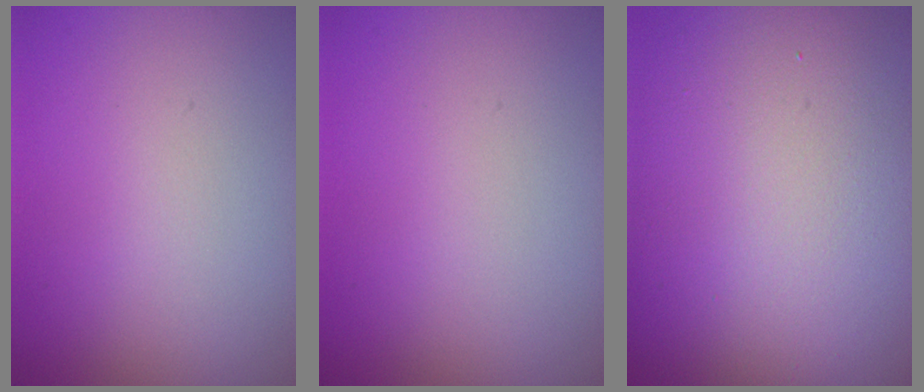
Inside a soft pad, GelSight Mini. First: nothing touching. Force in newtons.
{"total": 0.0}
{"total": 16.9, "press": 16.9, "slide": 0.6}